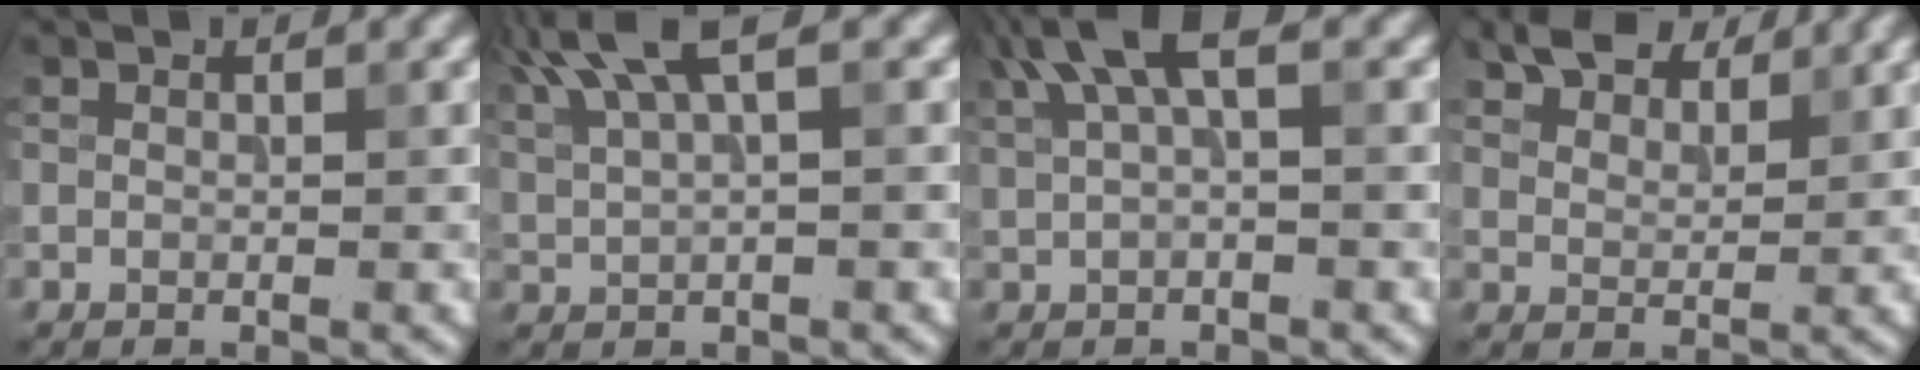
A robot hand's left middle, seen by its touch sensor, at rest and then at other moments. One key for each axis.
{"total": 5.5, "fx": 3.2, "fy": 1.5, "fz": 4.2, "tx": -0.085, "ty": 0.018, "tz": 0.065}
{"total": 4.3, "fx": 2.1, "fy": 1.3, "fz": 3.6, "tx": -0.067, "ty": 0.010, "tz": 0.037}
{"total": 5.6, "fx": 4.6, "fy": 2.4, "fz": 2.2, "tx": -0.048, "ty": -0.010, "tz": 0.094}